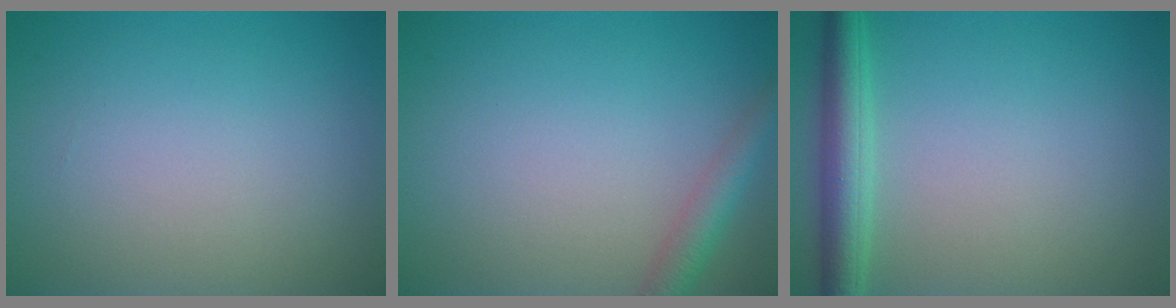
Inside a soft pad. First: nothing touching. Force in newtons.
{"total": 2.5, "press": 2.5, "slide": 0.1}
{"total": 3.8, "press": 3.8, "slide": 0.1}